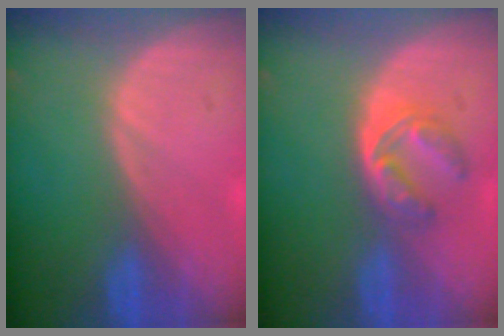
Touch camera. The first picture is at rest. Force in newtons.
{"total": 5.2, "press": 4.8, "slide": 2.0}